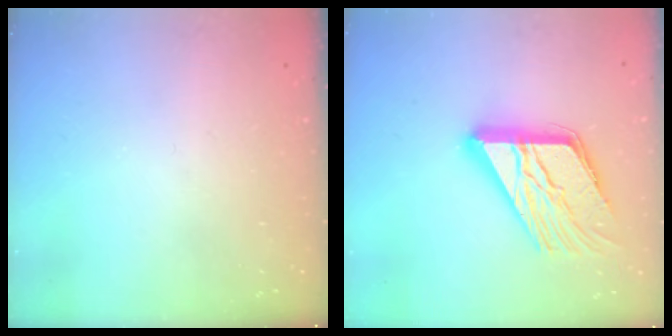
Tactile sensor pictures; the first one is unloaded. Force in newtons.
{"total": 18.9, "press": 18.8, "slide": 1.9}